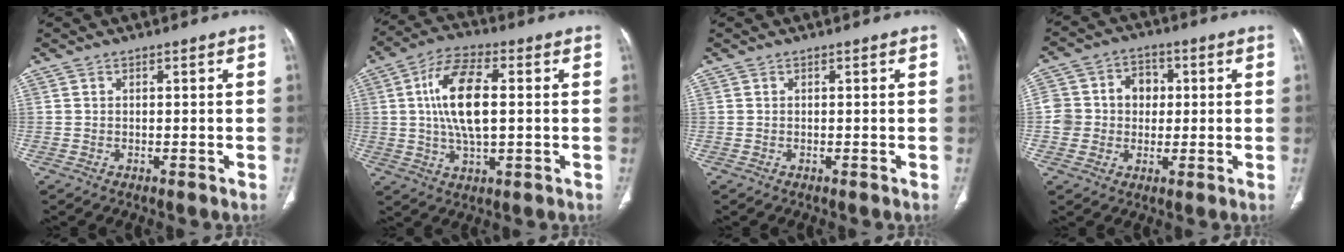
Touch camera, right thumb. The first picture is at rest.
{"total": 13.2, "force": [1.4, 5.7, 11.9], "torque": [-0.230, 0.006, 0.023]}
{"total": 0.0}
{"total": 9.9, "force": [0.5, 9.0, 4.1], "torque": [-0.037, 0.023, 0.006]}